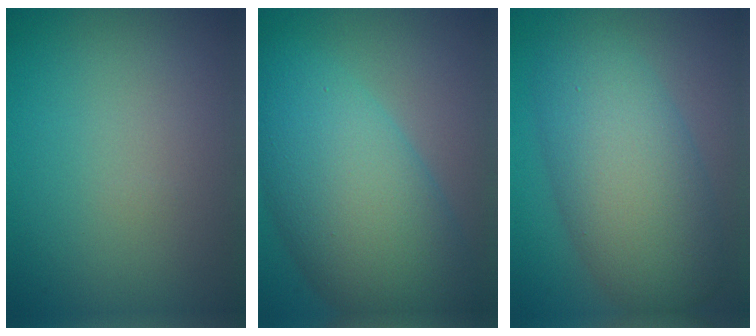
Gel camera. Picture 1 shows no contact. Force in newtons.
{"total": 11.1, "press": 11.1, "slide": 0.2}
{"total": 8.5, "press": 8.5, "slide": 0.3}